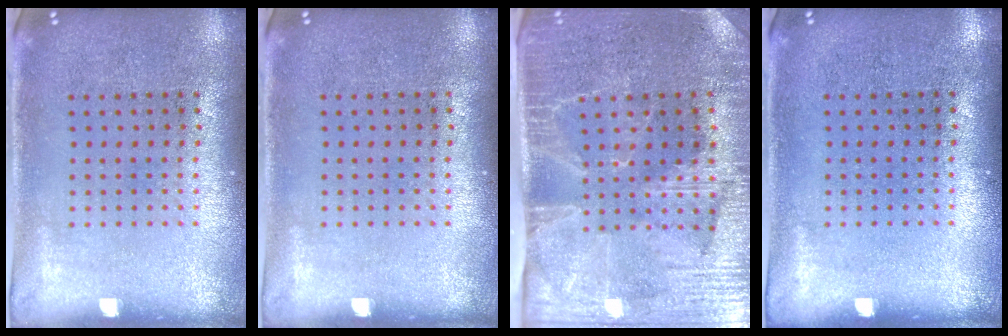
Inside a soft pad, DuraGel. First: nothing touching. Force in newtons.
{"total": 0.0}
{"total": 4.0, "press": 3.5, "slide": 2.1}
{"total": 0.0}